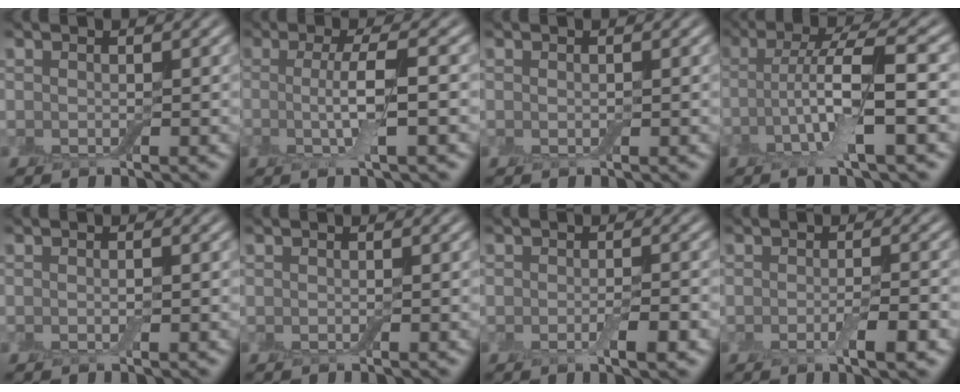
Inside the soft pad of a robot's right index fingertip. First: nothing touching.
{"total": 4.4, "force": [-0.4, 0.9, 4.2], "torque": [-0.080, -0.008, -0.006]}
{"total": 0.0}
{"total": 6.6, "force": [-1.2, 1.3, 6.4], "torque": [-0.120, 0.007, -0.024]}
{"total": 0.5, "force": [-0.2, 0.1, 0.5], "torque": [-0.009, -0.003, -0.004]}
{"total": 0.0}
{"total": 2.1, "force": [-0.9, 0.7, 1.7], "torque": [-0.027, -0.008, -0.012]}
{"total": 2.5, "force": [-1.0, 0.5, 2.2], "torque": [-0.034, -0.006, -0.015]}